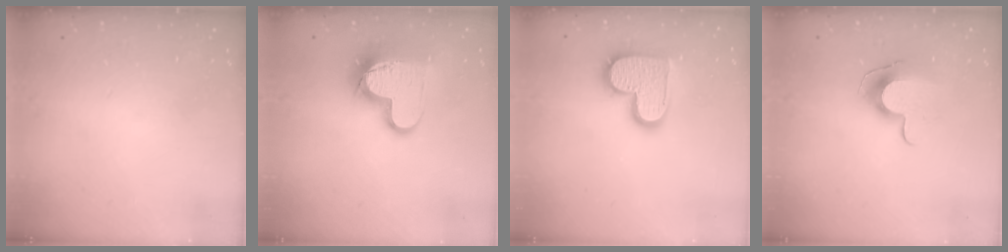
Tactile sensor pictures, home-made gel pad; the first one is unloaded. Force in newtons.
{"total": 15.8, "press": 15.8, "slide": 1.2}
{"total": 15.1, "press": 15.1, "slide": 1.1}
{"total": 9.9, "press": 9.9, "slide": 0.4}